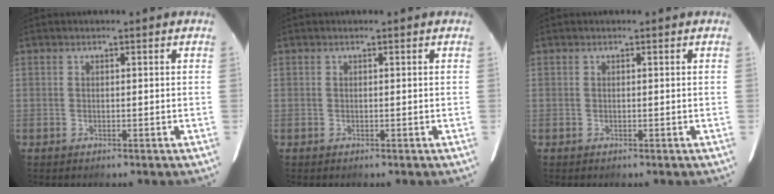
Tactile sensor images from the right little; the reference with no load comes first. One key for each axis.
{"total": 0.0}
{"total": 0.0}